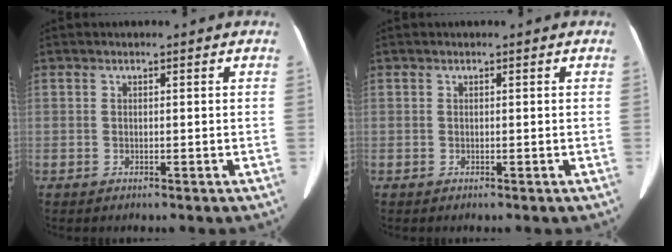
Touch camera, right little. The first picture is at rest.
{"total": 0.0}